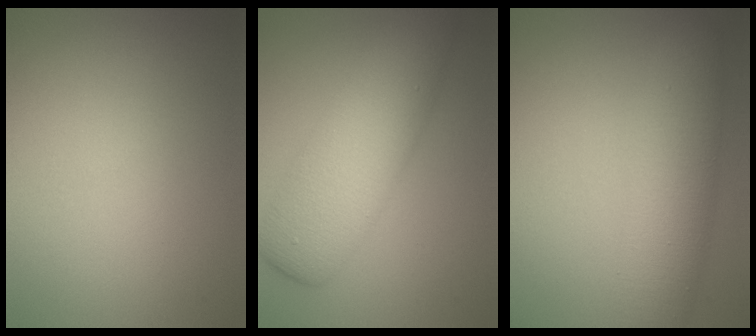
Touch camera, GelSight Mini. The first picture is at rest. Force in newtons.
{"total": 7.5, "press": 7.5, "slide": 0.4}
{"total": 6.5, "press": 6.5, "slide": 0.1}